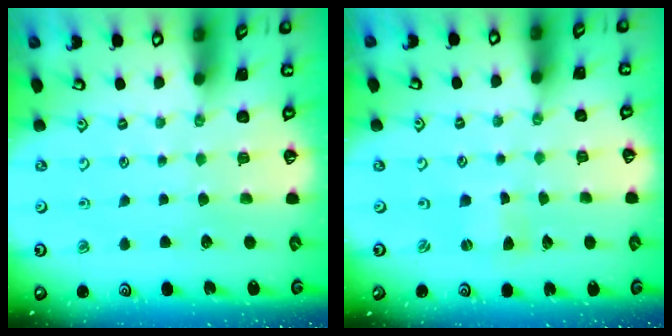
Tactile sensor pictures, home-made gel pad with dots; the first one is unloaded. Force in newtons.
{"total": 0.0}